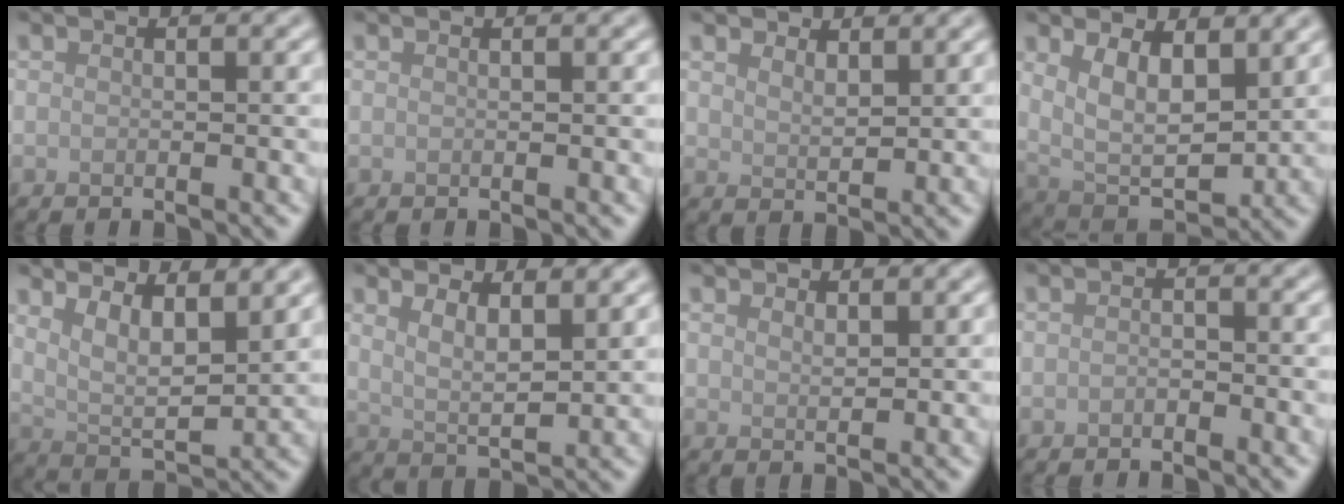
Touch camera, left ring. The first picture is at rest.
{"total": 0.6, "force": [0.4, 0.2, 0.3], "torque": [0.000, -0.001, 0.002]}
{"total": 2.3, "force": [1.9, 1.0, 0.9], "torque": [-0.020, 0.000, 0.034]}
{"total": 6.6, "force": [2.4, 3.2, 5.2], "torque": [-0.099, -0.009, 0.045]}
{"total": 6.4, "force": [3.6, 2.3, 4.8], "torque": [-0.088, -0.006, 0.067]}
{"total": 4.2, "force": [2.4, 1.5, 3.1], "torque": [-0.062, -0.008, 0.047]}
{"total": 1.5, "force": [1.1, 0.6, 0.7], "torque": [-0.014, -0.002, 0.024]}
{"total": 0.6, "force": [-0.4, 0.3, 0.3], "torque": [-0.006, -0.001, -0.007]}